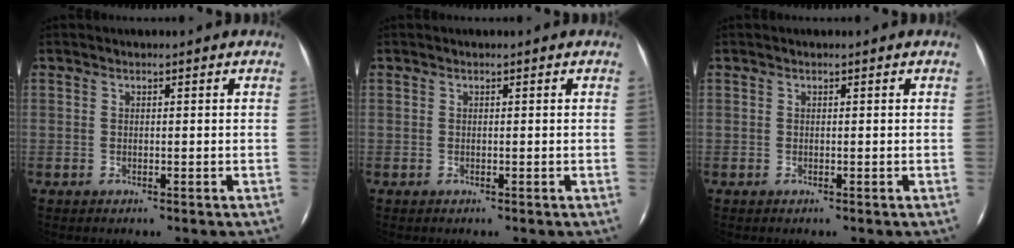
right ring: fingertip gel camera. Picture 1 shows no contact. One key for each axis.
{"total": 0.0}
{"total": 0.0}